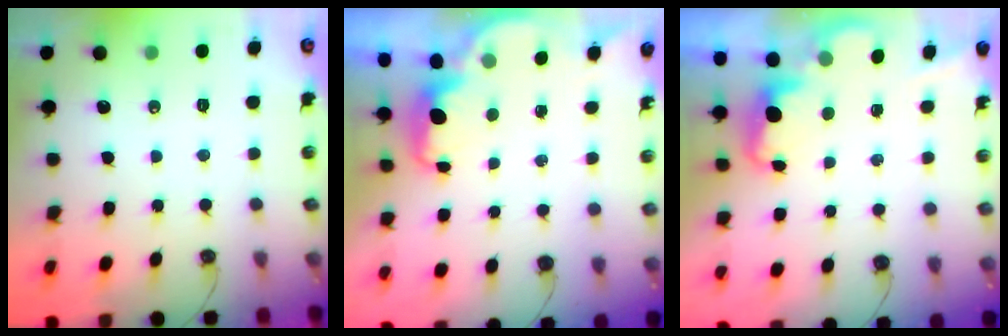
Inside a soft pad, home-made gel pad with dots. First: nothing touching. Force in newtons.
{"total": 1.9, "press": 1.8, "slide": 0.7}
{"total": 2.1, "press": 2.1, "slide": 0.6}